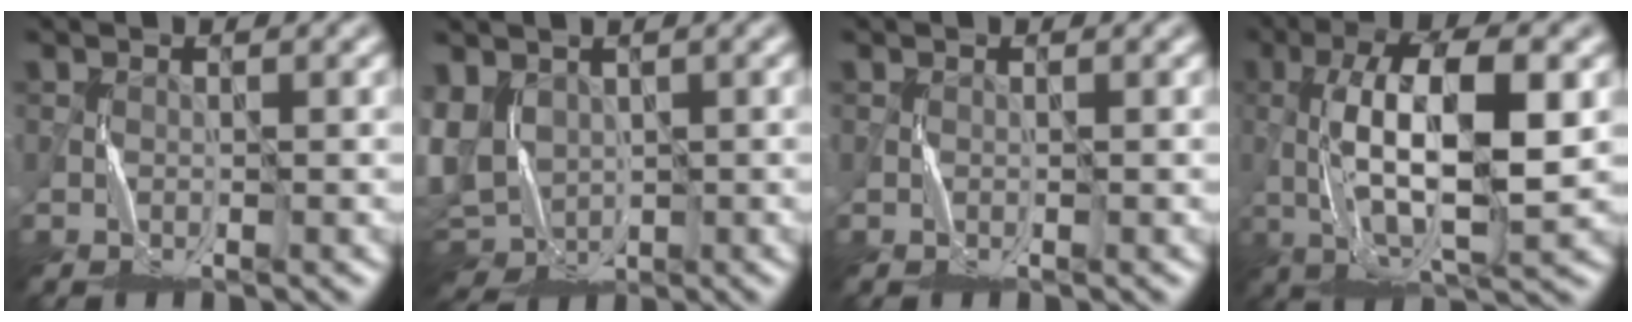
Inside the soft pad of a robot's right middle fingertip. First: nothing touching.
{"total": 5.5, "force": [0.0, 4.3, 3.4], "torque": [-0.082, -0.009, -0.001]}
{"total": 0.0}
{"total": 9.9, "force": [0.4, 2.7, 9.5], "torque": [-0.174, 0.012, 0.007]}